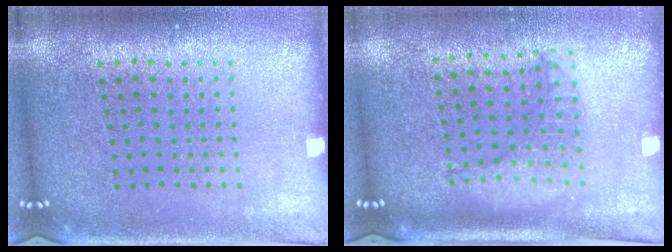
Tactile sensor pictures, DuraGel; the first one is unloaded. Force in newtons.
{"total": 1.3, "press": 1.3, "slide": 0.2}